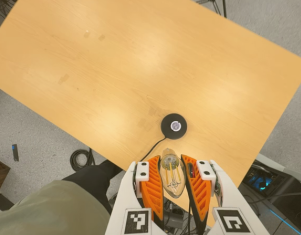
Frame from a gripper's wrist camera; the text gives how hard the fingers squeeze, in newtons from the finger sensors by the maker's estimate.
{"total": 25.3, "left": 28.2, "right": 22.4}